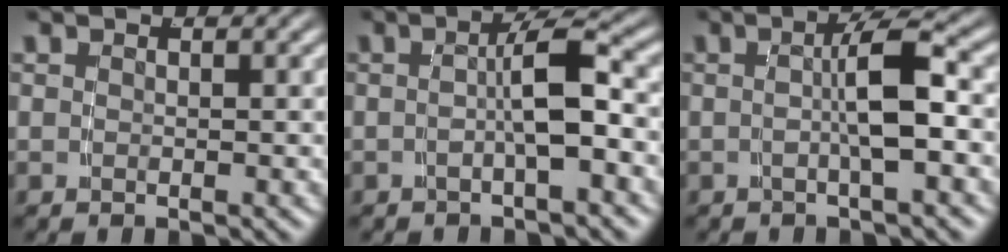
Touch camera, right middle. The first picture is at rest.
{"total": 3.4, "force": [-0.9, -0.1, 3.3], "torque": [-0.045, 0.006, -0.014]}
{"total": 3.8, "force": [-0.5, -0.1, 3.8], "torque": [-0.053, 0.009, -0.010]}